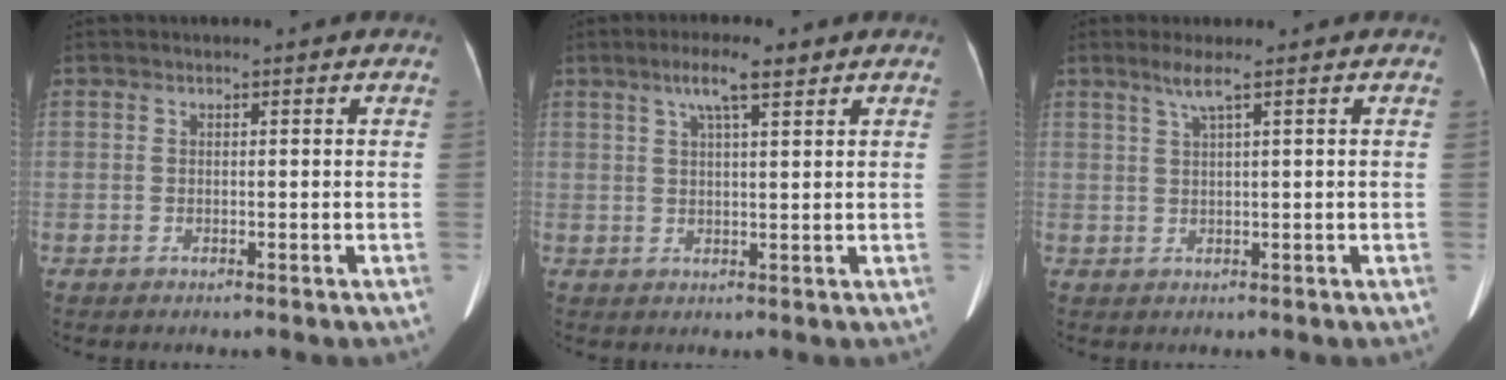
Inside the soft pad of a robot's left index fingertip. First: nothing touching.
{"total": 5.3, "force": [3.6, 0.6, 3.9], "torque": [-0.072, 0.011, 0.060]}
{"total": 2.3, "force": [1.2, -0.5, 1.9], "torque": [-0.047, 0.004, 0.030]}